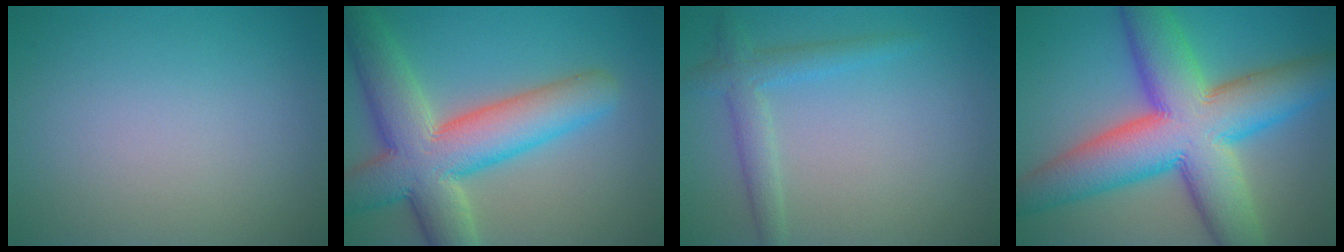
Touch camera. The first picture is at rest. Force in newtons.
{"total": 10.3, "press": 10.2, "slide": 0.7}
{"total": 2.6, "press": 2.6, "slide": 0.1}
{"total": 13.9, "press": 13.9, "slide": 0.5}